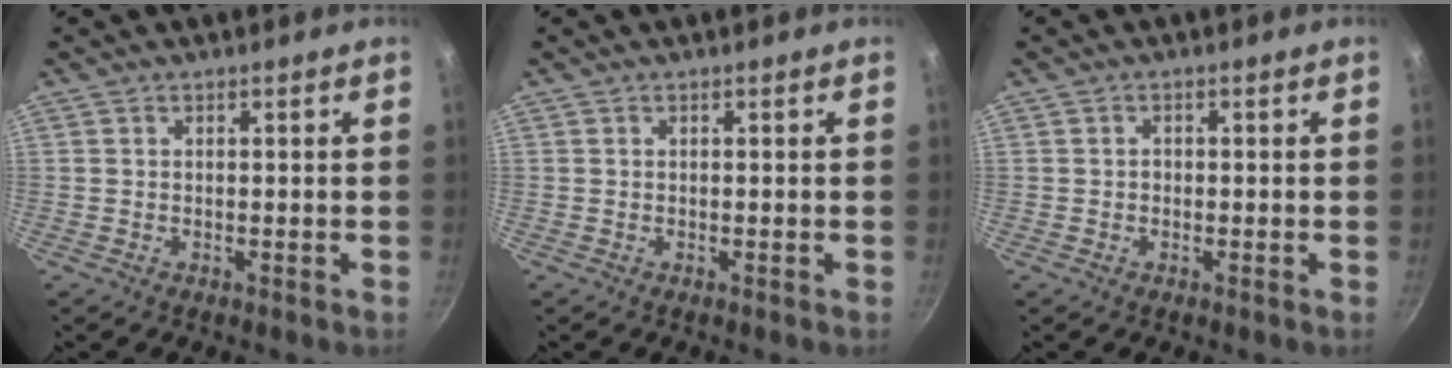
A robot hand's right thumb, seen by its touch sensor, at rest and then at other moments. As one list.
[{"total": 0.0}, {"total": 0.9, "force": [-0.2, 0.8, 0.4], "torque": [-0.005, 0.004, -0.003]}]